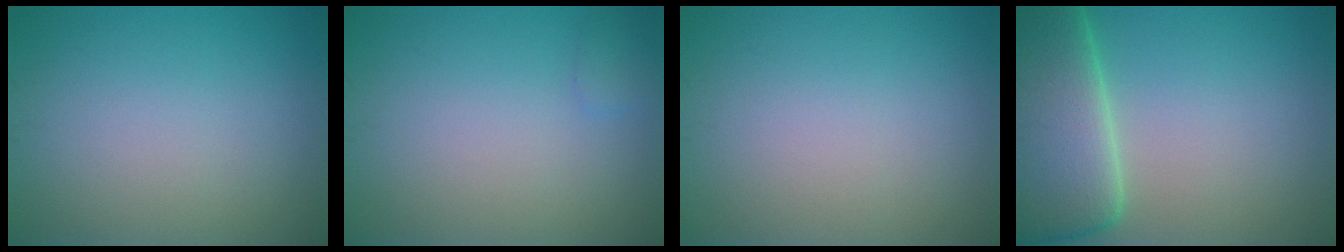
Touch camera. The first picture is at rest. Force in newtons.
{"total": 0.7, "press": 0.7, "slide": 0.0}
{"total": 0.0}
{"total": 11.1, "press": 11.1, "slide": 0.7}